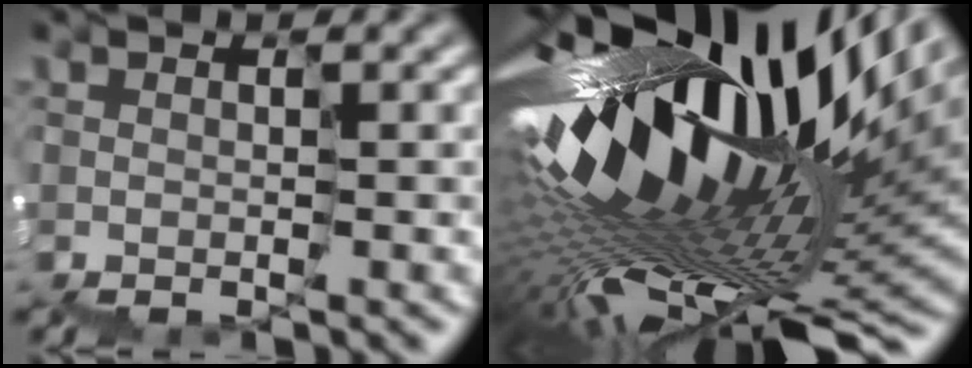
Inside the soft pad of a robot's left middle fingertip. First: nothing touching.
{"total": 15.0, "force": [4.5, 5.1, 13.3], "torque": [-0.214, 0.008, 0.083]}